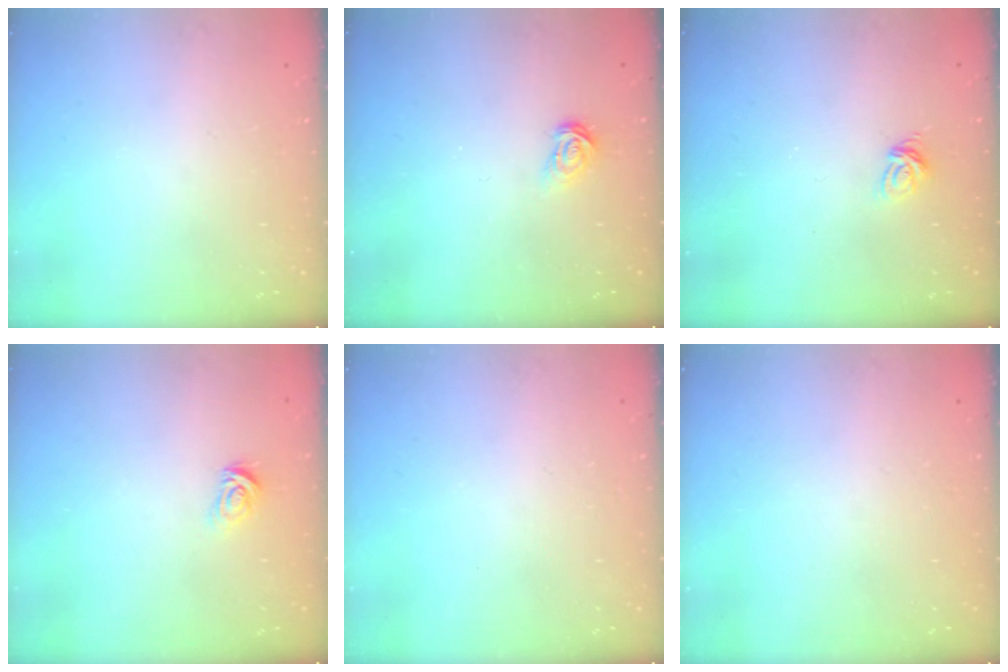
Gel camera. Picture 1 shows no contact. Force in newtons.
{"total": 3.7, "press": 3.7, "slide": 0.2}
{"total": 5.6, "press": 5.6, "slide": 0.4}
{"total": 2.6, "press": 2.6, "slide": 0.3}
{"total": 0.0}
{"total": 0.0}